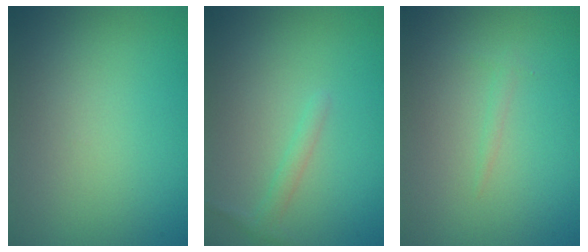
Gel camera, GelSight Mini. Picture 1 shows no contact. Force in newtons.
{"total": 1.2, "press": 1.2, "slide": 0.0}
{"total": 0.7, "press": 0.7, "slide": 0.0}